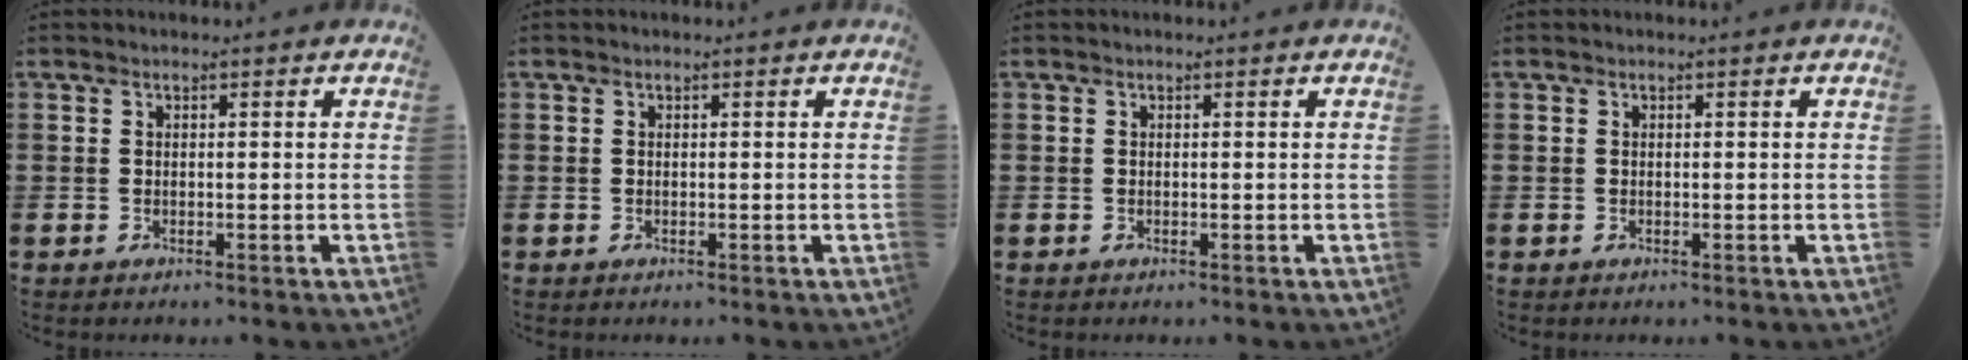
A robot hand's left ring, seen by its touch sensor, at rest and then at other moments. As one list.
[{"total": 0.0}, {"total": 0.0}, {"total": 0.0}]